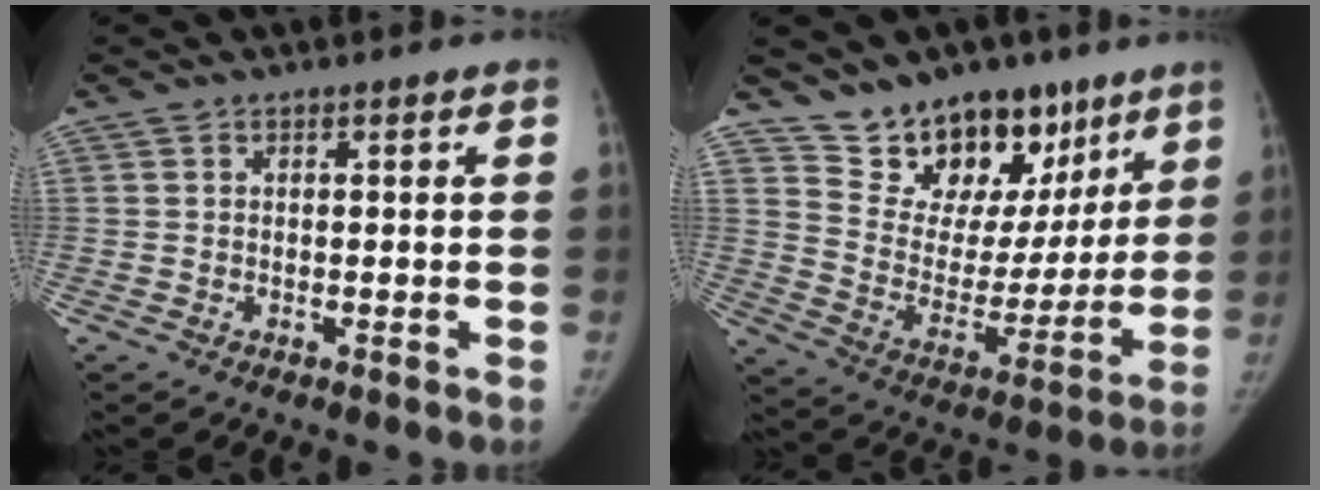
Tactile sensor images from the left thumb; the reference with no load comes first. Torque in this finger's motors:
{"motor_torque": [0.53, 0.54, -0.25, -0.53, 0.00]}